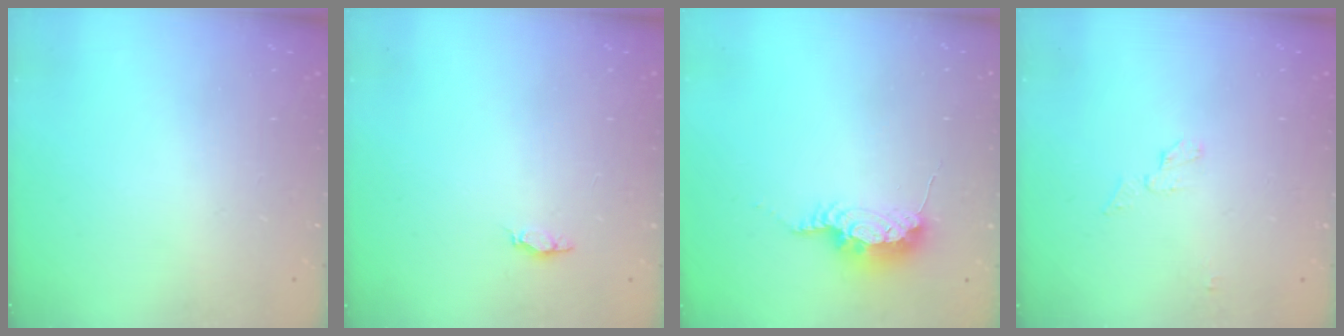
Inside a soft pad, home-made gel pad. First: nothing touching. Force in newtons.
{"total": 4.0, "press": 3.7, "slide": 1.5}
{"total": 8.5, "press": 8.5, "slide": 1.0}
{"total": 3.7, "press": 3.7, "slide": 0.3}